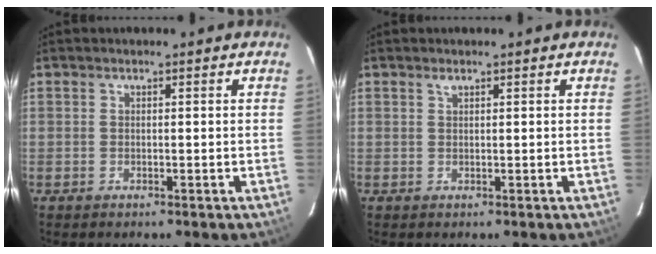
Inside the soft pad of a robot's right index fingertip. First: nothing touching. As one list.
[{"total": 0.6, "force": [0.5, 0.2, 0.3], "torque": [-0.004, 0.002, 0.010]}]